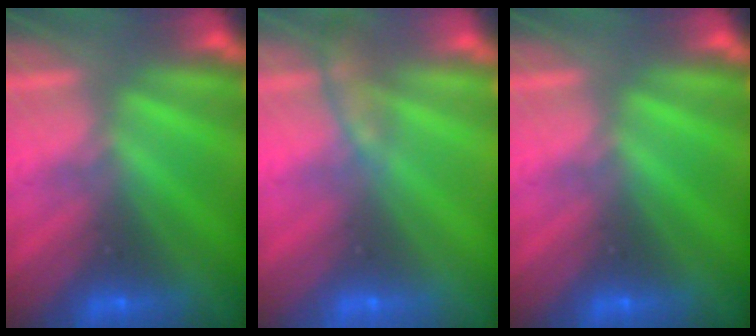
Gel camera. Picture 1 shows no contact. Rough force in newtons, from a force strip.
{"total": 2.3}
{"total": 0.0}